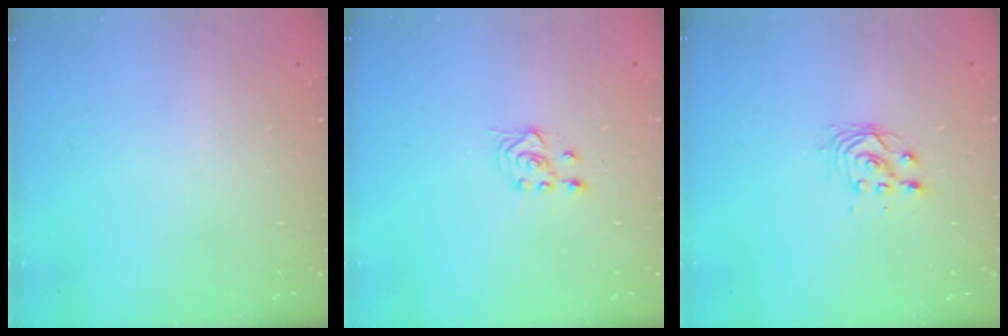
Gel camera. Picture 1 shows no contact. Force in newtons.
{"total": 3.3, "press": 2.9, "slide": 1.5}
{"total": 4.4, "press": 4.4, "slide": 0.2}